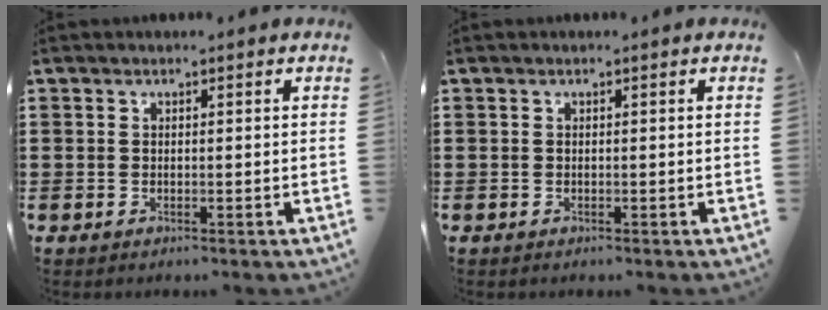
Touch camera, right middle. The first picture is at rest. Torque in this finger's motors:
{"motor_torque": [-0.77, -0.21, 0.00, 0.00]}